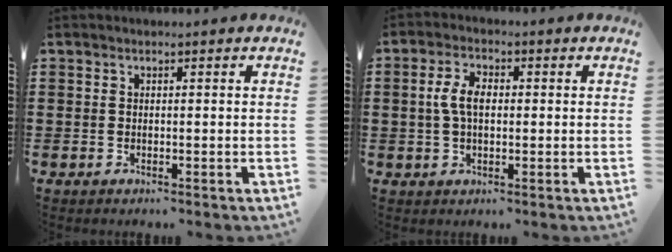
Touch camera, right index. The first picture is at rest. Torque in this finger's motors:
{"motor_torque": [0.63, -0.25, 0.43, 0.14]}